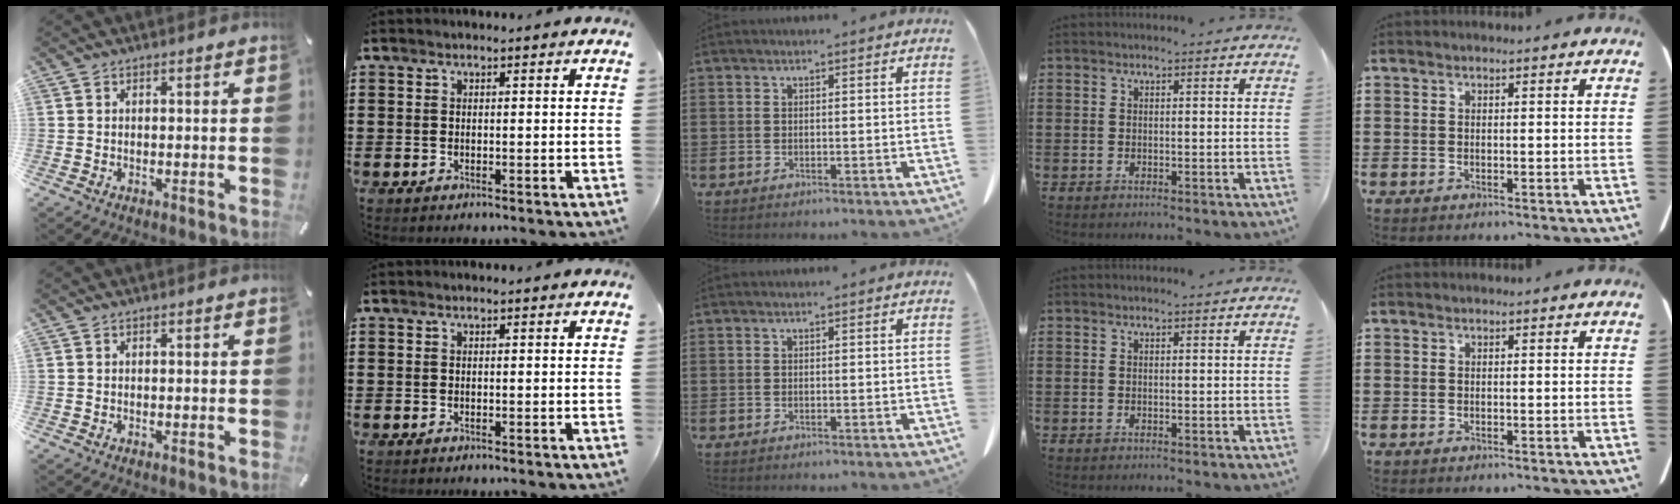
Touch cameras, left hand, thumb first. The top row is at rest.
{}